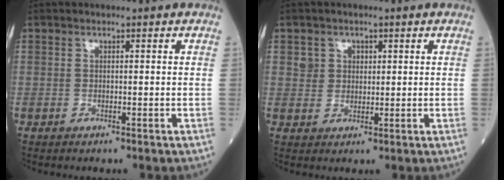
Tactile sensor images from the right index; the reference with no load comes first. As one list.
[{"total": 2.8, "force": [1.0, 2.6, 0.4], "torque": [-0.003, 0.006, 0.017]}]